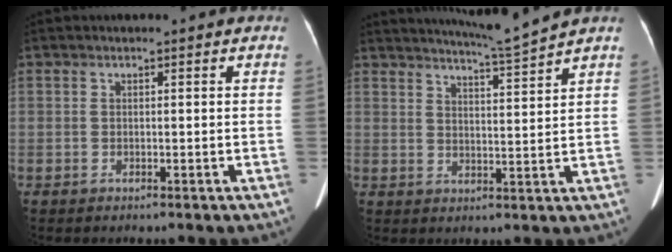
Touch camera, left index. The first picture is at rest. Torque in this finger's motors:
{"motor_torque": [-0.26, -0.80, 0.01, 0.05]}